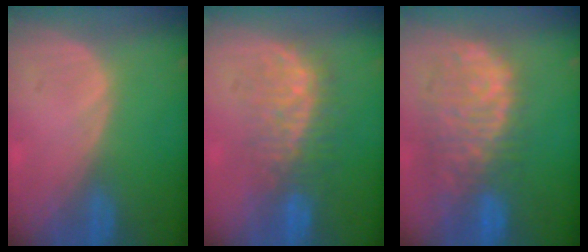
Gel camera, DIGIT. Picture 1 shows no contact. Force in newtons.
{"total": 7.9, "press": 7.8, "slide": 1.1}
{"total": 11.5, "press": 9.7, "slide": 6.3}